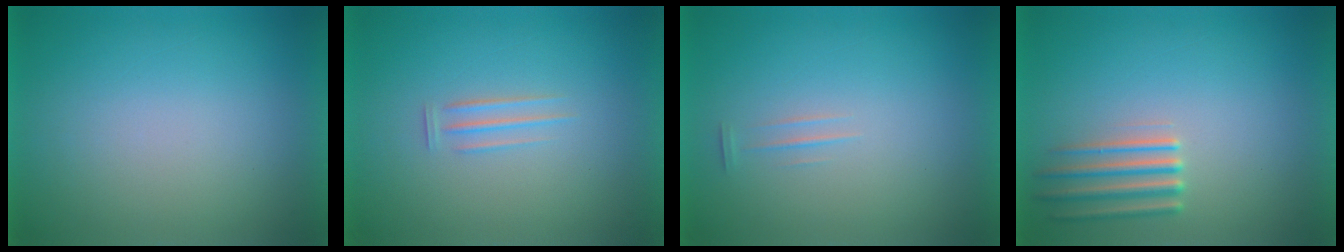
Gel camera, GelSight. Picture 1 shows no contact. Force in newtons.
{"total": 1.9}
{"total": 1.3}
{"total": 2.2}